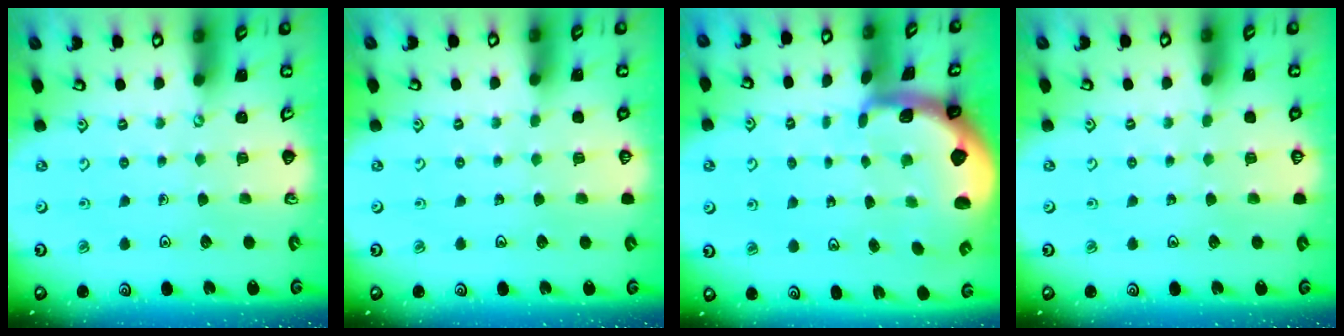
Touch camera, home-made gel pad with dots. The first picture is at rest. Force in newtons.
{"total": 0.0}
{"total": 2.6, "press": 2.5, "slide": 0.6}
{"total": 0.0}